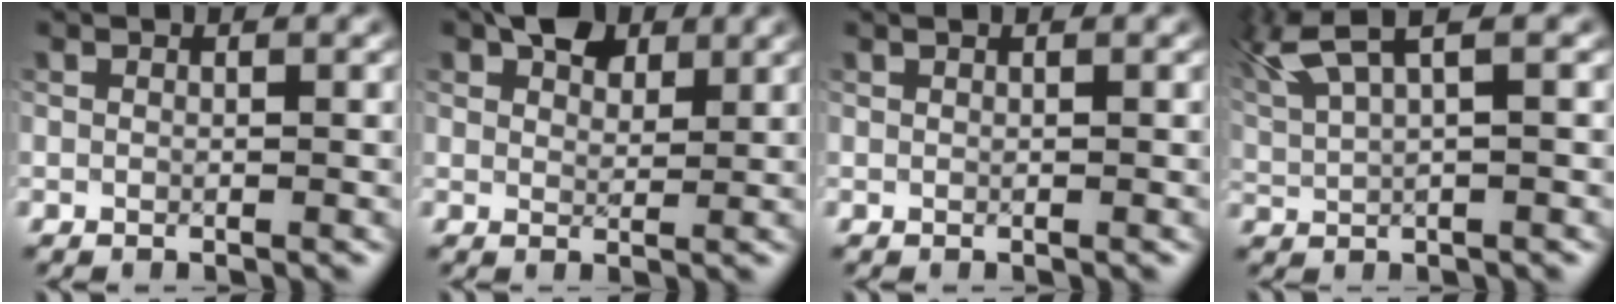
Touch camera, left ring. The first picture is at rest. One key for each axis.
{"total": 3.9, "fx": 2.6, "fy": 2.2, "fz": 1.9, "tx": -0.029, "ty": 0.005, "tz": 0.038}
{"total": 0.0}
{"total": 4.8, "fx": 3.1, "fy": 0.9, "fz": 3.6, "tx": -0.083, "ty": 0.014, "tz": 0.062}